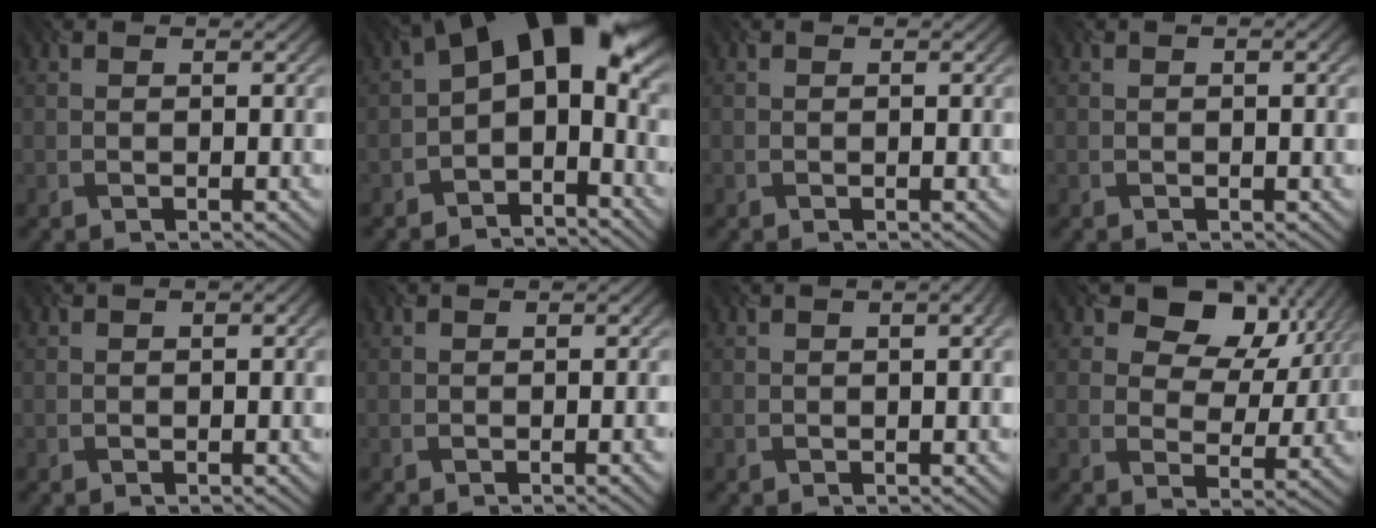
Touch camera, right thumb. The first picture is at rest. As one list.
[{"total": 13.2, "force": [0.3, 7.5, 10.9], "torque": [-0.170, 0.012, -0.005]}, {"total": 0.0}, {"total": 1.5, "force": [0.3, 0.5, 1.4], "torque": [-0.013, -0.002, -0.002]}, {"total": 1.2, "force": [-0.1, 0.5, 1.1], "torque": [-0.011, 0.000, -0.005]}, {"total": 2.3, "force": [-0.5, 0.8, 2.1], "torque": [-0.012, 0.007, -0.016]}, {"total": 3.2, "force": [0.6, 1.3, 2.9], "torque": [-0.027, 0.014, -0.006]}, {"total": 8.6, "force": [4.7, 5.7, 4.4], "torque": [-0.072, -0.002, 0.076]}]